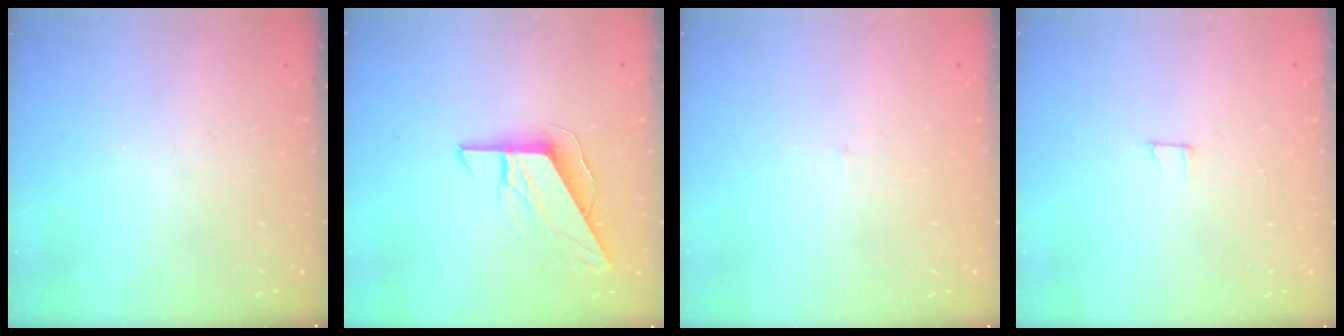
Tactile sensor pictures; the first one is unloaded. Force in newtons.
{"total": 8.8, "press": 8.8, "slide": 0.5}
{"total": 2.1, "press": 2.1, "slide": 0.1}
{"total": 3.9, "press": 3.9, "slide": 0.2}